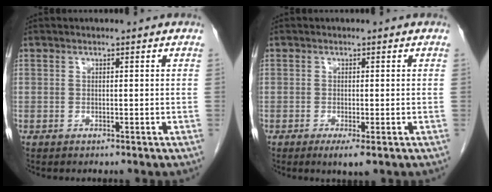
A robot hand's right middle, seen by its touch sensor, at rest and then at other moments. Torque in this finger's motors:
{"motor_torque": [0.61, -0.19, 0.01, 0.01]}